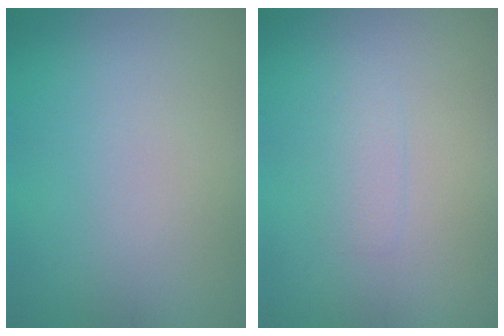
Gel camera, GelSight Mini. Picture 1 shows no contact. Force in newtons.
{"total": 1.1, "press": 1.1, "slide": 0.1}